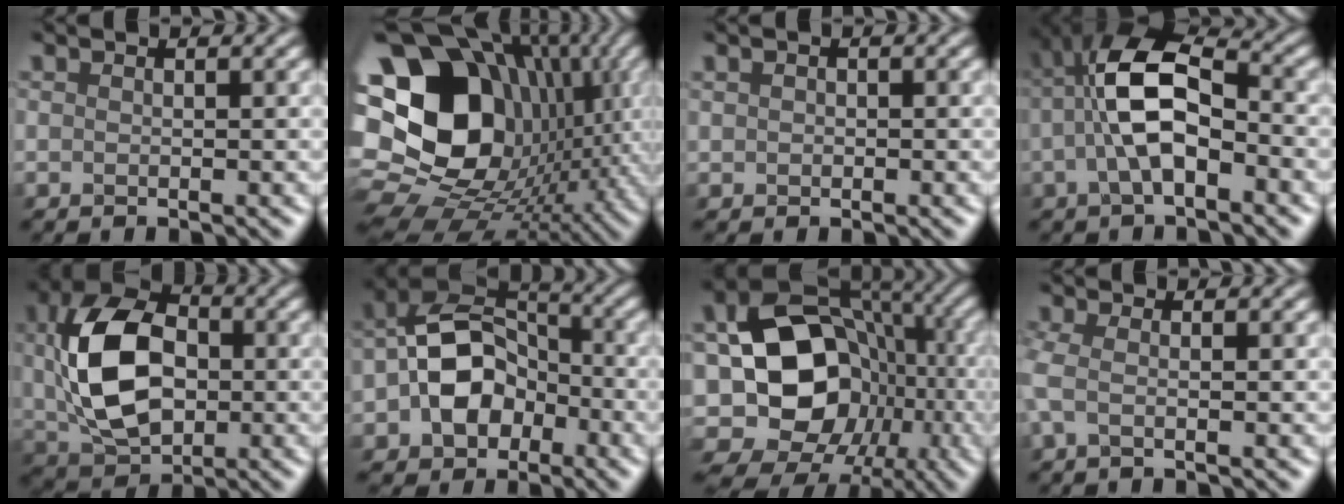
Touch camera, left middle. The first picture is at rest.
{"total": 17.6, "force": [1.5, 13.7, 10.9], "torque": [-0.223, 0.002, 0.074]}
{"total": 0.9, "force": [-0.1, -0.1, -0.9], "torque": [-0.004, -0.001, 0.019]}
{"total": 5.9, "force": [-1.3, 2.5, 5.2], "torque": [-0.136, 0.015, -0.006]}
{"total": 9.2, "force": [0.0, 6.2, 6.8], "torque": [-0.175, 0.001, 0.023]}
{"total": 6.8, "force": [-2.5, 4.9, 3.9], "torque": [-0.091, 0.008, -0.035]}
{"total": 13.0, "force": [-3.3, 10.5, 6.9], "torque": [-0.141, -0.008, -0.034]}
{"total": 1.0, "force": [-0.8, -0.6, 0.2], "torque": [-0.041, -0.010, -0.001]}